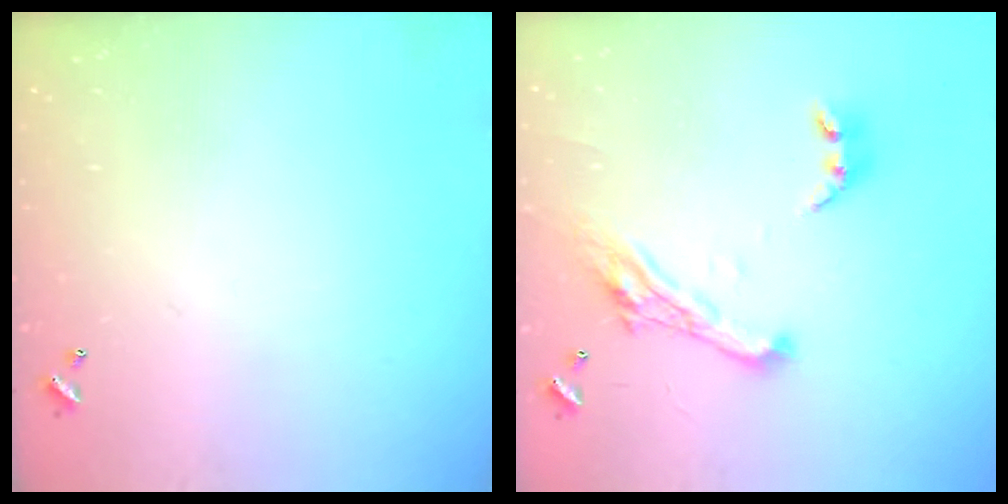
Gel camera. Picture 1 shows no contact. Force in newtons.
{"total": 10.6, "press": 10.5, "slide": 1.7}